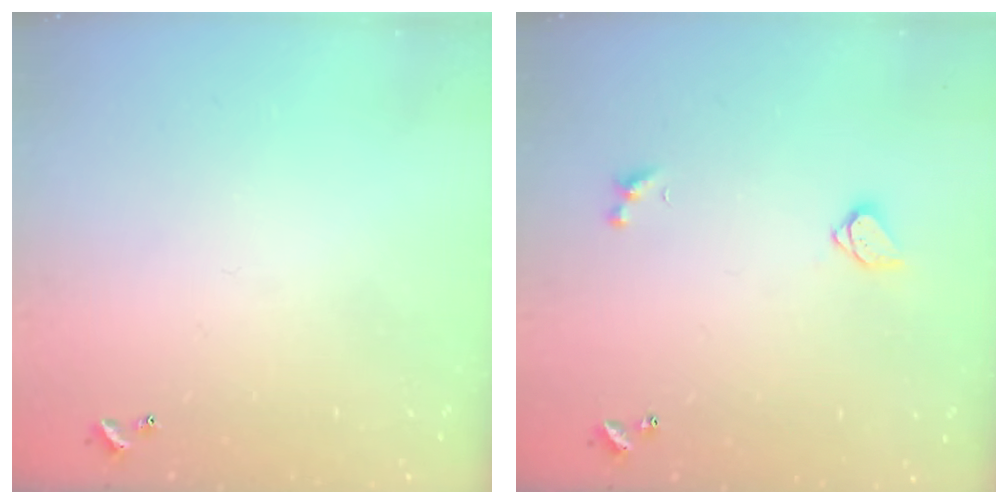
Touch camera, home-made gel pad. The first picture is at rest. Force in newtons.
{"total": 1.6, "press": 1.5, "slide": 0.3}